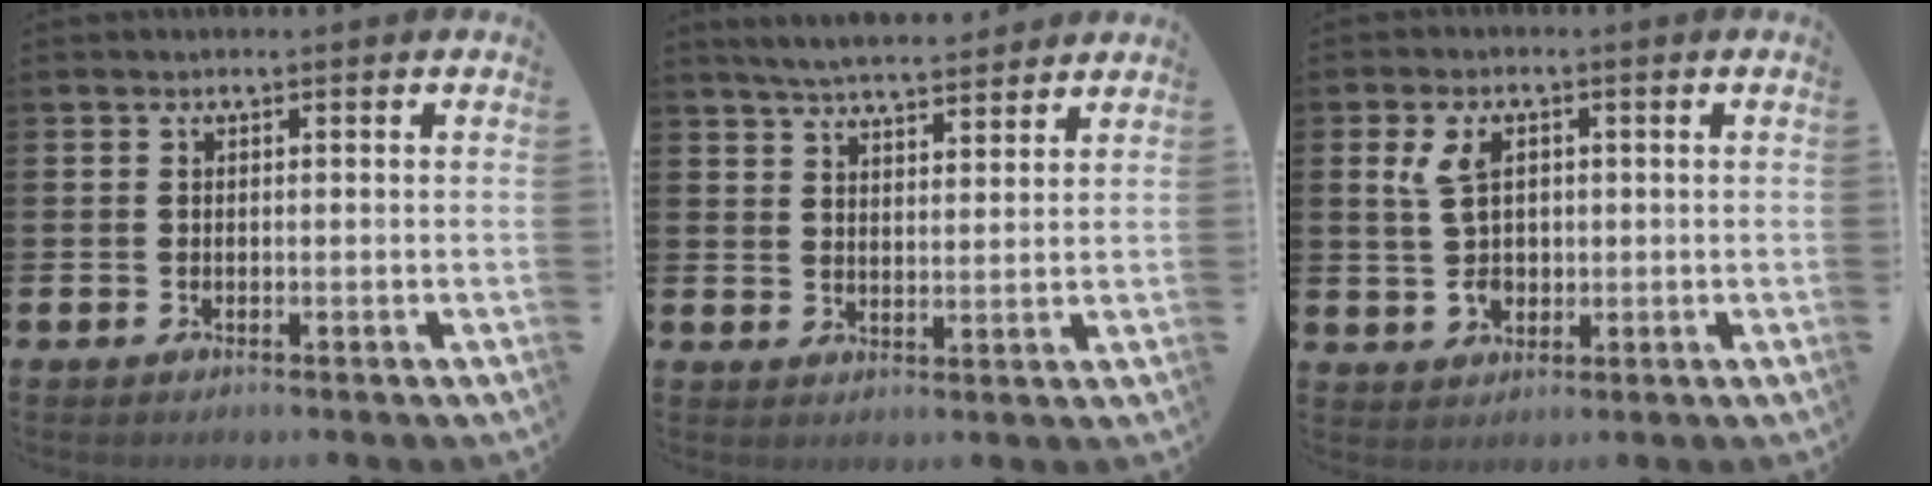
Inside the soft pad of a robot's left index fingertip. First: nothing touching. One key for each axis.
{"total": 5.2, "fx": 5.1, "fy": 0.5, "fz": 0.8, "tx": -0.030, "ty": -0.027, "tz": 0.091}
{"total": 5.7, "fx": 1.5, "fy": 3.7, "fz": 4.0, "tx": -0.068, "ty": 0.007, "tz": 0.021}